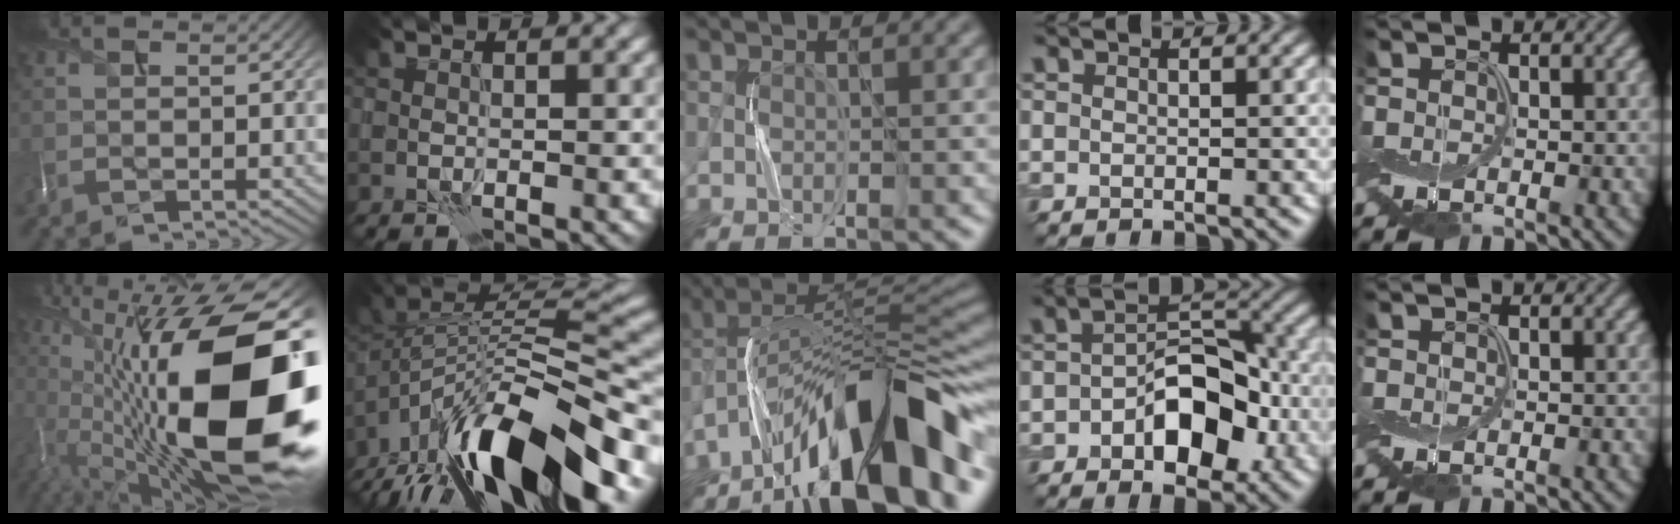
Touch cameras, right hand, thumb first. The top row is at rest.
{"thumb": {"total": 21.5, "force": [-1.4, 8.9, 19.5], "torque": [-0.344, -0.018, -0.025]}, "index": {"total": 16.0, "force": [-9.5, 6.0, 11.4], "torque": [-0.205, 0.014, -0.159]}, "middle": {"total": 15.1, "force": [-8.6, 4.9, 11.4], "torque": [-0.185, 0.031, -0.150]}, "ring": {"total": 7.2, "force": [-2.4, 4.0, 5.5], "torque": [-0.073, 0.015, -0.035]}}